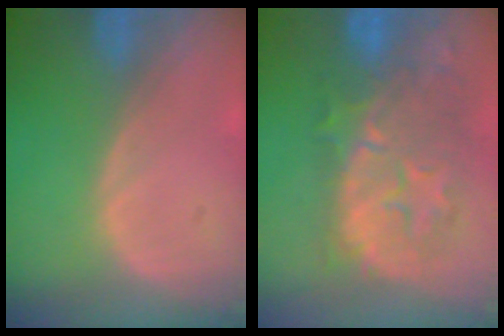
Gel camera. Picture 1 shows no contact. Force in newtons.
{"total": 10.6, "press": 10.0, "slide": 3.6}